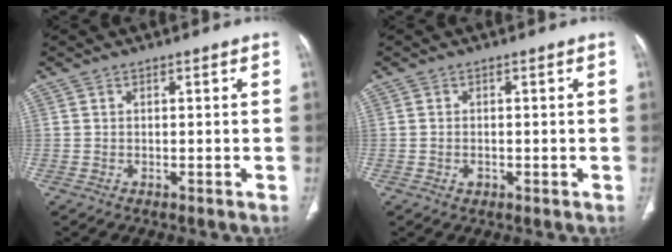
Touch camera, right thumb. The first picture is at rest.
{"total": 1.2, "force": [-0.4, 0.9, 0.7], "torque": [-0.011, 0.004, -0.005]}